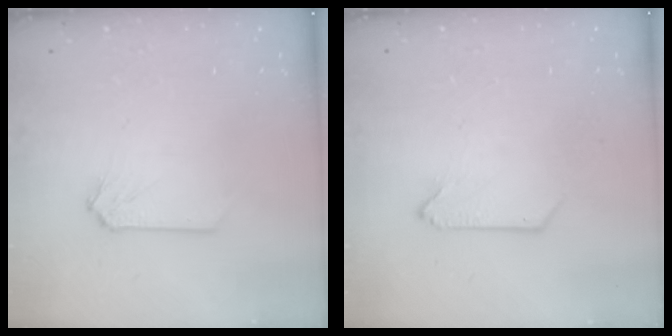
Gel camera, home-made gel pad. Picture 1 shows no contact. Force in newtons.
{"total": 0.0}